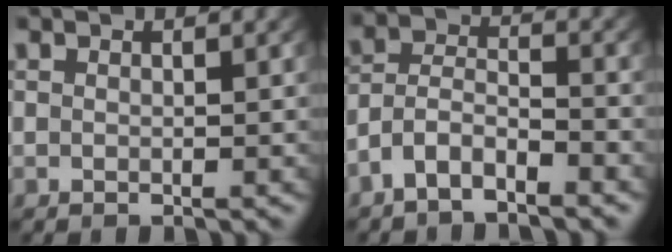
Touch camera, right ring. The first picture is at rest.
{"total": 5.3, "force": [-3.1, 3.8, 2.0], "torque": [-0.052, -0.019, -0.058]}